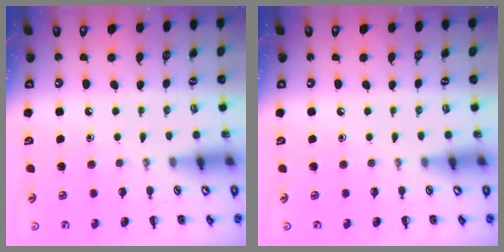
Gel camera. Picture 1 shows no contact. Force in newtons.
{"total": 0.0}